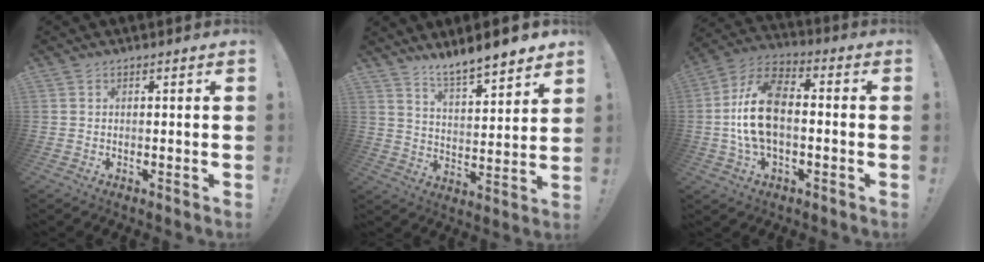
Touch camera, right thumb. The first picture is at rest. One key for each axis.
{"total": 8.6, "fx": 8.1, "fy": 0.5, "fz": 3.0, "tx": -0.052, "ty": -0.070, "tz": 0.141}
{"total": 15.0, "fx": -1.1, "fy": 8.7, "fz": 12.2, "tx": -0.232, "ty": 0.012, "tz": -0.019}